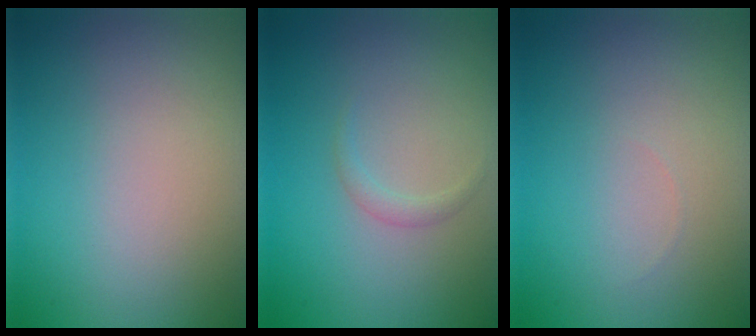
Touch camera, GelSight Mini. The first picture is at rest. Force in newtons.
{"total": 0.9, "press": 0.9, "slide": 0.0}
{"total": 0.0}